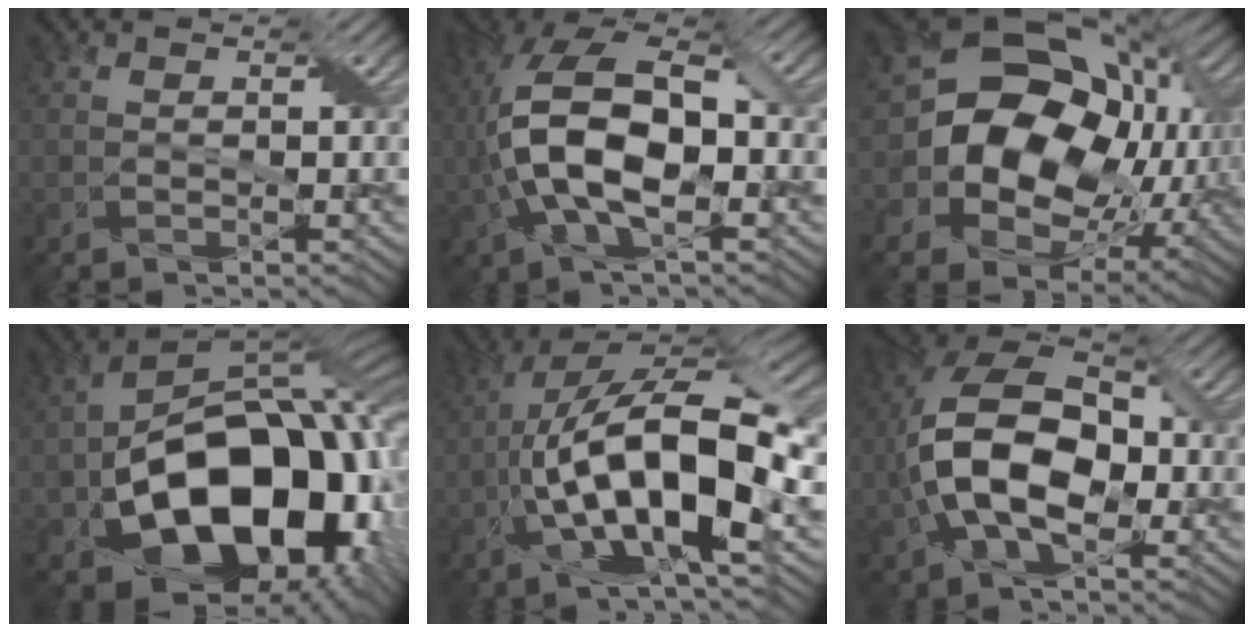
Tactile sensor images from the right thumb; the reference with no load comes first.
{"total": 13.1, "force": [-1.6, 6.2, 11.5], "torque": [-0.266, -0.001, -0.035]}
{"total": 18.7, "force": [0.7, 14.4, 11.9], "torque": [-0.232, -0.011, 0.024]}
{"total": 20.0, "force": [-5.7, 12.8, 14.3], "torque": [-0.234, -0.036, -0.073]}
{"total": 16.7, "force": [-3.4, 5.9, 15.2], "torque": [-0.289, 0.021, -0.069]}
{"total": 13.4, "force": [-2.0, 7.6, 10.9], "torque": [-0.240, 0.002, -0.054]}